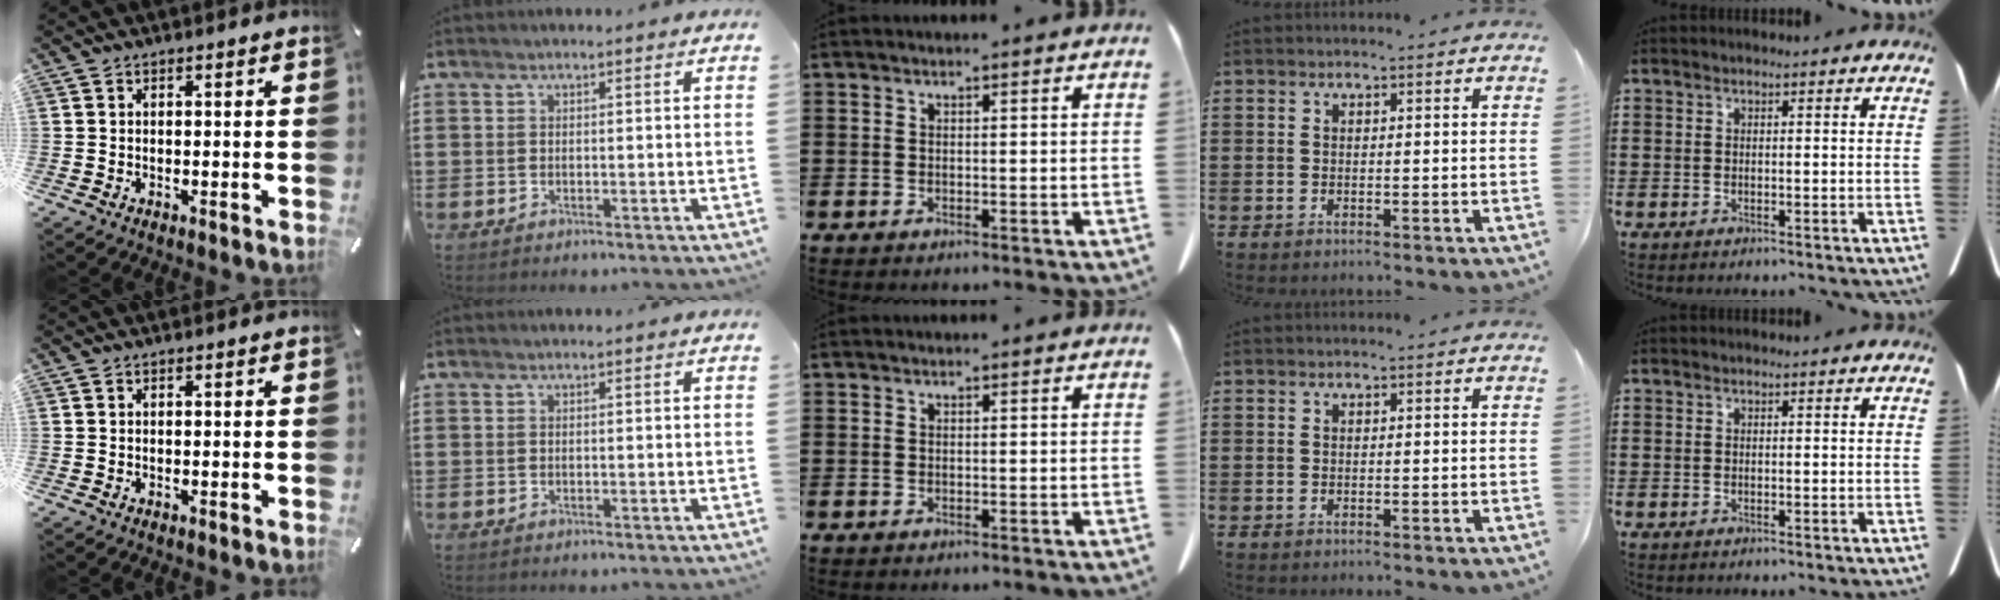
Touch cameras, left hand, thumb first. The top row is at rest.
{}